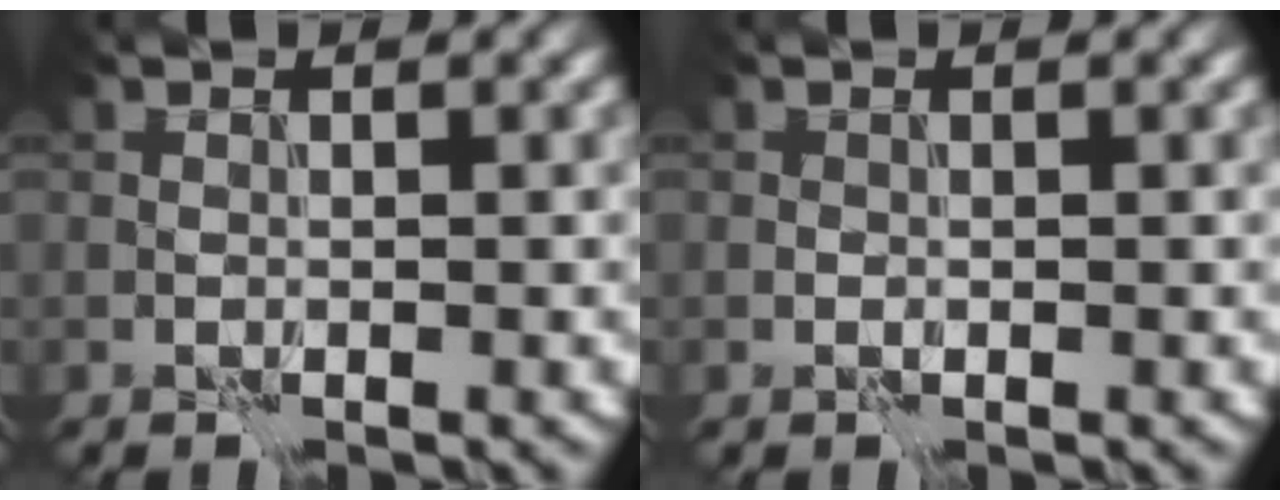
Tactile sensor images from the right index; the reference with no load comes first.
{"total": 0.0}